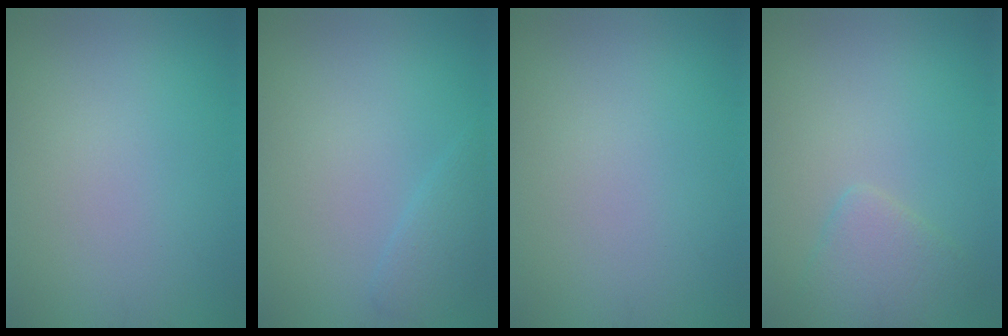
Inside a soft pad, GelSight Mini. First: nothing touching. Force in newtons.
{"total": 1.5, "press": 1.5, "slide": 0.1}
{"total": 0.0}
{"total": 2.7, "press": 2.7, "slide": 0.3}